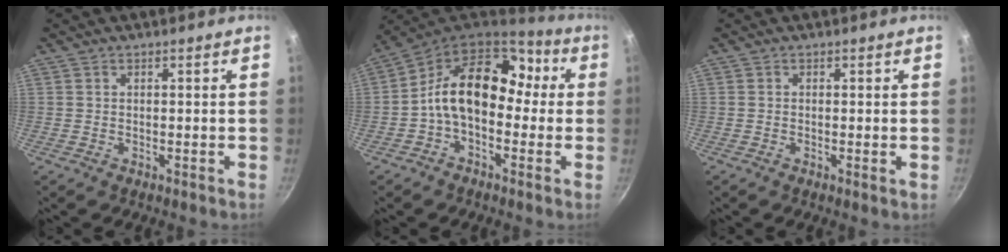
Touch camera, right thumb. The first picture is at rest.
{"total": 15.9, "force": [0.2, 11.0, 11.5], "torque": [-0.147, 0.048, -0.021]}
{"total": 0.5, "force": [-0.1, 0.1, 0.5], "torque": [-0.008, -0.003, -0.004]}